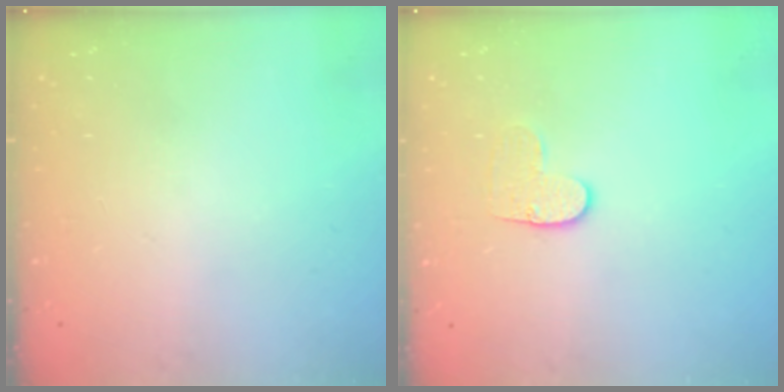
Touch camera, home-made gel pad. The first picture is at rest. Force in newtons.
{"total": 7.0, "press": 7.0, "slide": 0.7}